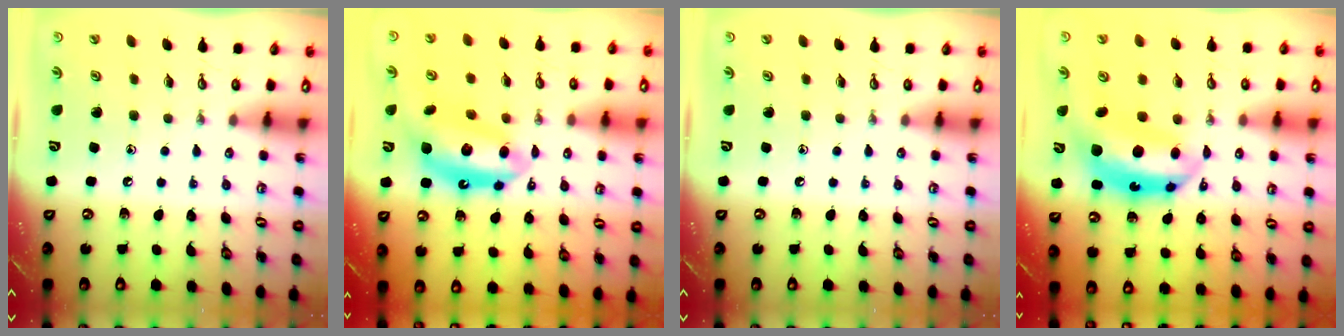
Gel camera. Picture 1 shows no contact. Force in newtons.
{"total": 13.7, "press": 13.6, "slide": 1.0}
{"total": 0.0}
{"total": 12.4, "press": 12.3, "slide": 1.1}